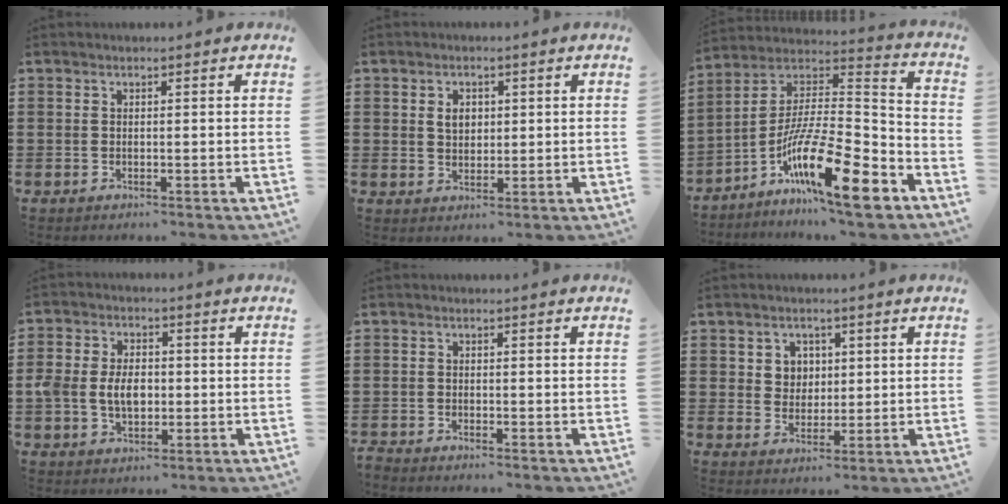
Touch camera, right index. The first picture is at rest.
{"total": 2.8, "force": [0.8, 2.0, 1.8], "torque": [-0.042, 0.010, 0.013]}
{"total": 16.8, "force": [-9.9, 3.1, 13.2], "torque": [-0.235, 0.008, -0.177]}
{"total": 6.2, "force": [-0.5, 4.3, 4.5], "torque": [-0.102, 0.002, -0.018]}
{"total": 1.4, "force": [-1.3, 0.0, -0.1], "torque": [-0.001, 0.001, -0.030]}
{"total": 3.7, "force": [1.3, 3.3, 0.9], "torque": [-0.024, 0.010, 0.020]}